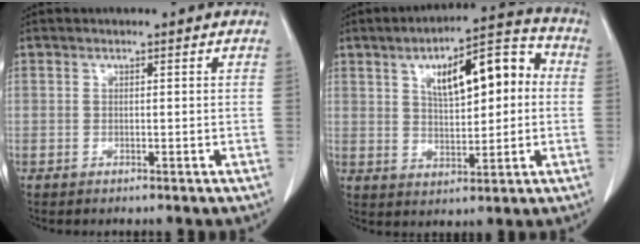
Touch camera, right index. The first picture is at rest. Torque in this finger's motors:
{"motor_torque": [0.75, 0.49, 0.29, 0.13]}